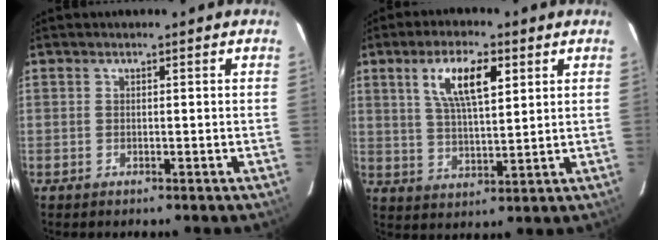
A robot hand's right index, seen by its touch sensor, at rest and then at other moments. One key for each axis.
{"total": 9.6, "fx": 4.2, "fy": 3.0, "fz": 8.1, "tx": -0.149, "ty": 0.009, "tz": 0.079}